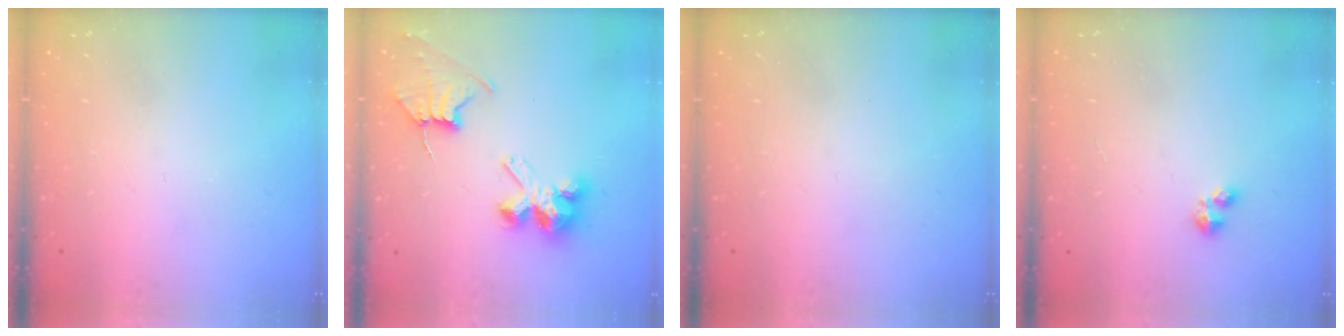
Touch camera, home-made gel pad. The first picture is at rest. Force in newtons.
{"total": 8.4, "press": 8.3, "slide": 0.7}
{"total": 0.0}
{"total": 2.4, "press": 2.4, "slide": 0.5}